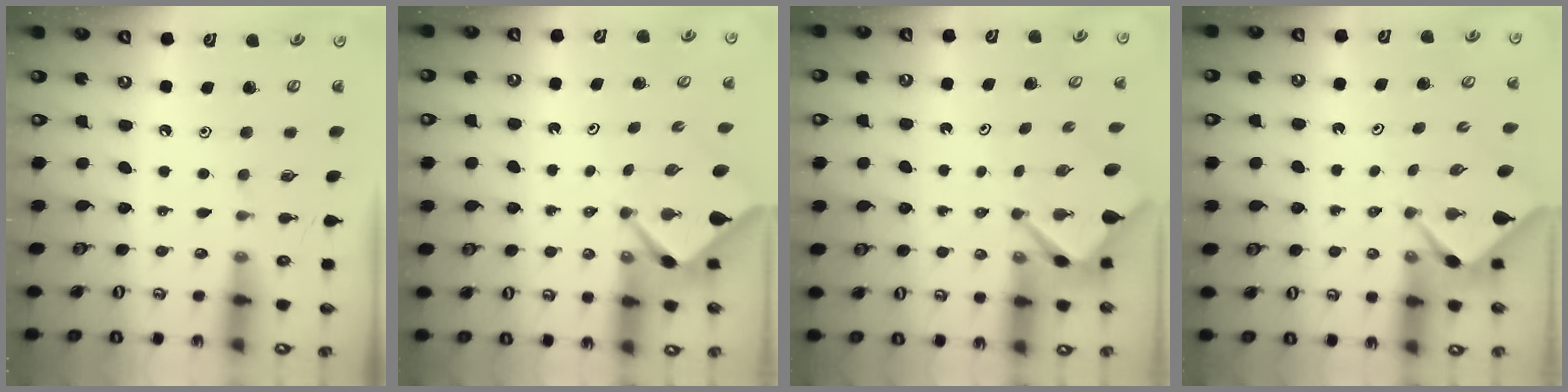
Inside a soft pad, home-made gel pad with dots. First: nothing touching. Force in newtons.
{"total": 2.5, "press": 2.5, "slide": 0.3}
{"total": 3.1, "press": 3.1, "slide": 0.2}
{"total": 2.3, "press": 2.3, "slide": 0.1}